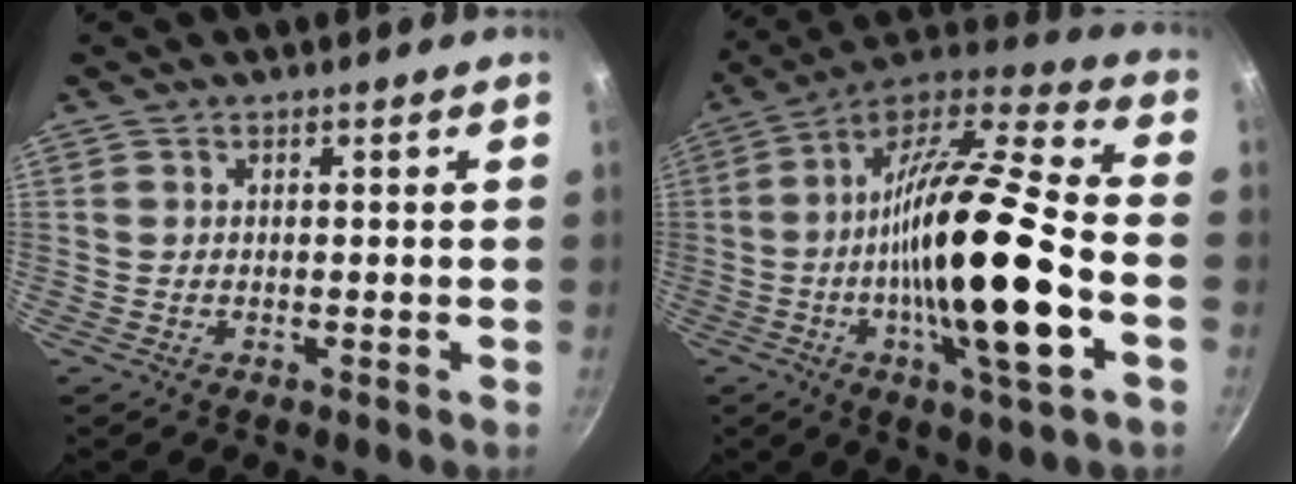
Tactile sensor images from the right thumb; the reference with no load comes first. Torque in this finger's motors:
{"motor_torque": [1.02, 1.28, 2.58, -0.22, 0.88]}